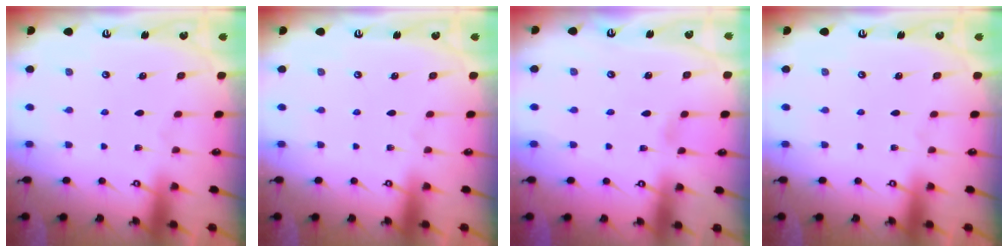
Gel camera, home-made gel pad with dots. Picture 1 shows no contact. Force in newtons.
{"total": 0.0}
{"total": 2.1, "press": 2.1, "slide": 0.2}
{"total": 0.0}